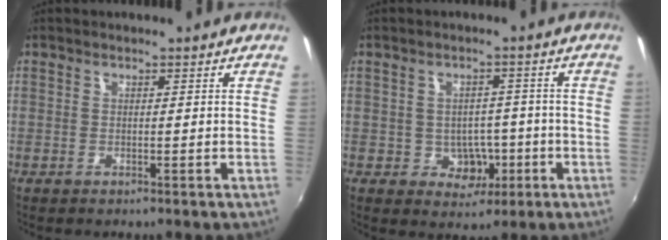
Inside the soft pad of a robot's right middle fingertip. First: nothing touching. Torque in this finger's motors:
{"motor_torque": [0.33, -0.26, 0.03, 0.00]}